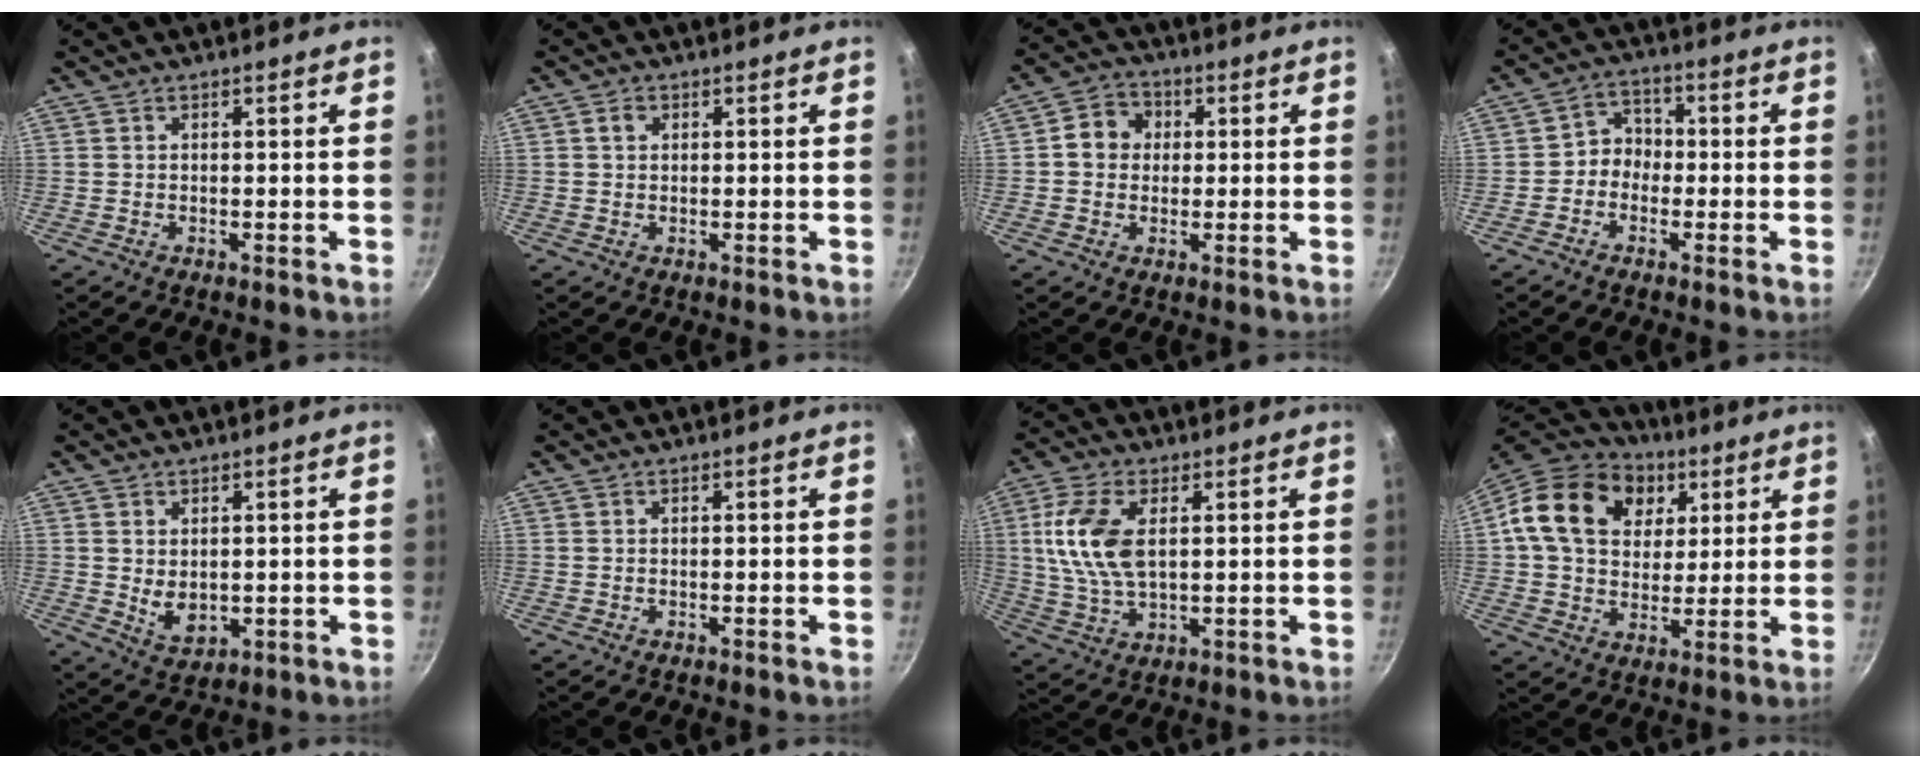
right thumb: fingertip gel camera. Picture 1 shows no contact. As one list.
[{"total": 1.6, "force": [0.5, 1.3, 0.8], "torque": [-0.009, 0.004, 0.007]}, {"total": 6.7, "force": [0.9, 5.9, 3.1], "torque": [-0.020, 0.013, 0.000]}, {"total": 4.5, "force": [-1.3, 3.9, 1.9], "torque": [-0.002, 0.024, -0.035]}, {"total": 5.1, "force": [0.6, 3.5, 3.7], "torque": [-0.054, -0.016, 0.021]}, {"total": 0.0}, {"total": 11.5, "force": [2.3, 6.1, 9.5], "torque": [-0.192, 0.001, 0.045]}, {"total": 20.3, "force": [6.4, 15.4, 11.6], "torque": [-0.190, 0.009, 0.100]}]